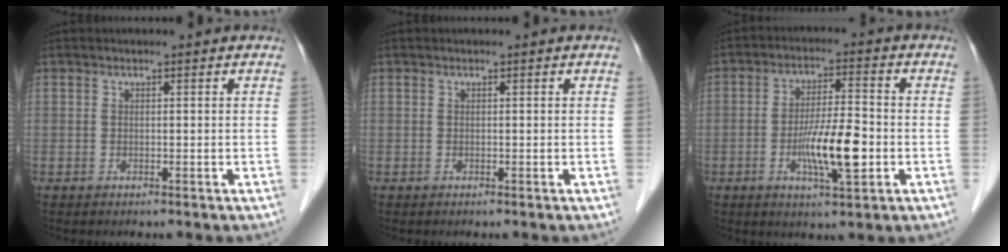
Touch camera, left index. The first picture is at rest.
{"total": 0.0}
{"total": 8.8, "force": [-2.3, 1.4, 8.3], "torque": [-0.156, -0.005, -0.042]}